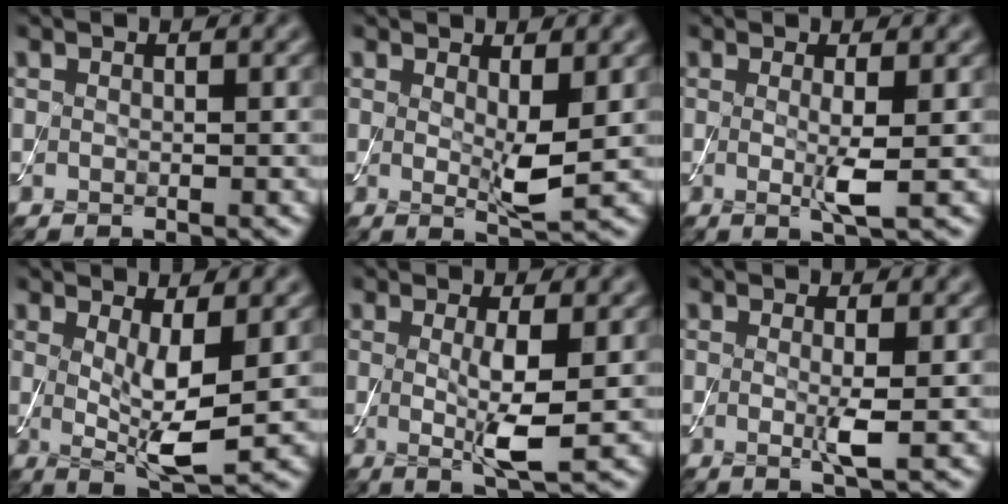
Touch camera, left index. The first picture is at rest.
{"total": 2.7, "force": [0.5, 0.5, 2.7], "torque": [-0.048, -0.011, 0.012]}
{"total": 2.3, "force": [-0.1, 0.2, 2.2], "torque": [-0.049, -0.009, -0.002]}
{"total": 4.7, "force": [0.3, 1.1, 4.6], "torque": [-0.078, -0.016, 0.011]}
{"total": 3.8, "force": [0.0, 0.5, 3.8], "torque": [-0.074, -0.012, 0.004]}
{"total": 1.8, "force": [-0.1, 0.1, 1.8], "torque": [-0.041, -0.006, -0.003]}